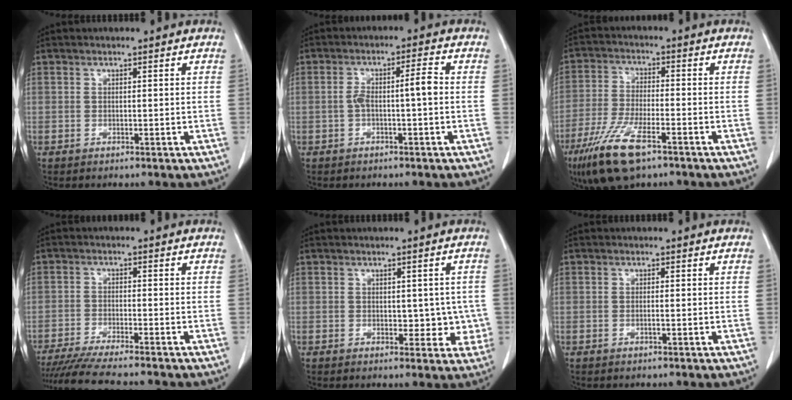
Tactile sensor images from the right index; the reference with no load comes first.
{"total": 4.5, "force": [-0.6, 0.6, 4.4], "torque": [-0.083, 0.018, -0.005]}
{"total": 11.4, "force": [-7.0, 2.8, 8.6], "torque": [-0.176, -0.023, -0.124]}
{"total": 12.0, "force": [-10.6, 0.2, 5.6], "torque": [-0.076, -0.024, -0.164]}
{"total": 4.7, "force": [-0.2, 3.0, 3.6], "torque": [-0.025, 0.010, 0.003]}
{"total": 0.7, "force": [-0.2, 0.0, 0.6], "torque": [-0.014, 0.000, -0.003]}